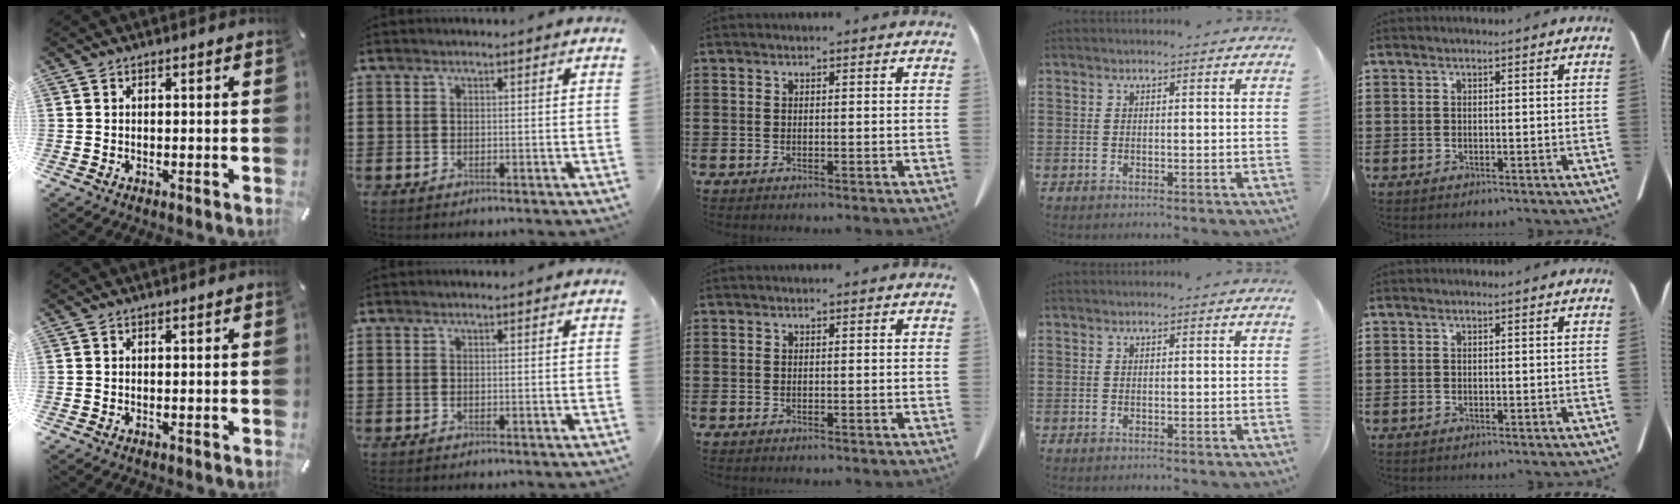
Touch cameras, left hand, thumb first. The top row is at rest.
{}